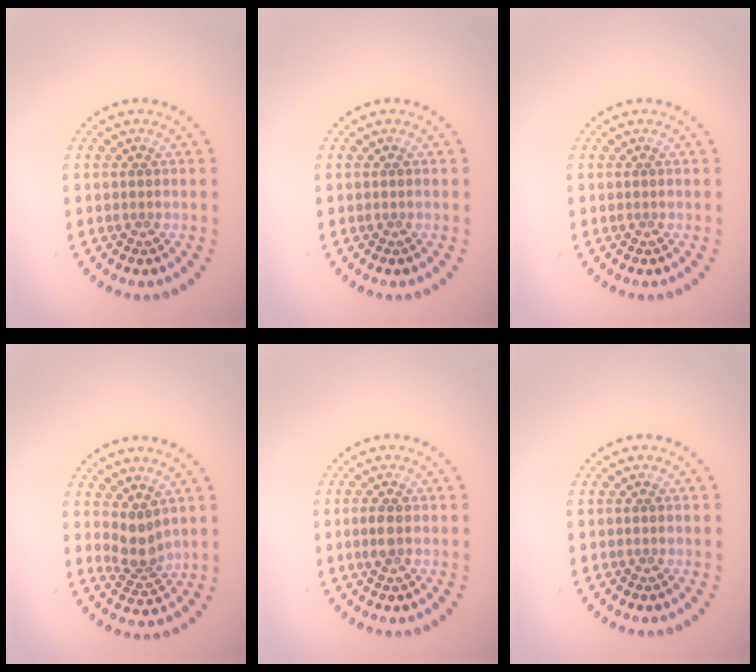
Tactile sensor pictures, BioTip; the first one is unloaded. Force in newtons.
{"total": 0.0}
{"total": 0.0}
{"total": 2.5, "press": 1.9, "slide": 1.6}
{"total": 1.4, "press": 1.4, "slide": 0.2}
{"total": 0.0}